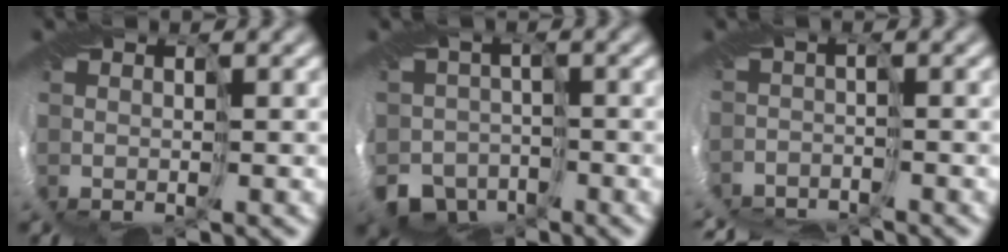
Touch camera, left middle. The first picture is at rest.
{"total": 5.4, "force": [-3.2, 4.2, 1.1], "torque": [-0.008, -0.001, -0.064]}
{"total": 5.5, "force": [-5.2, 1.5, 0.6], "torque": [-0.002, -0.002, -0.087]}